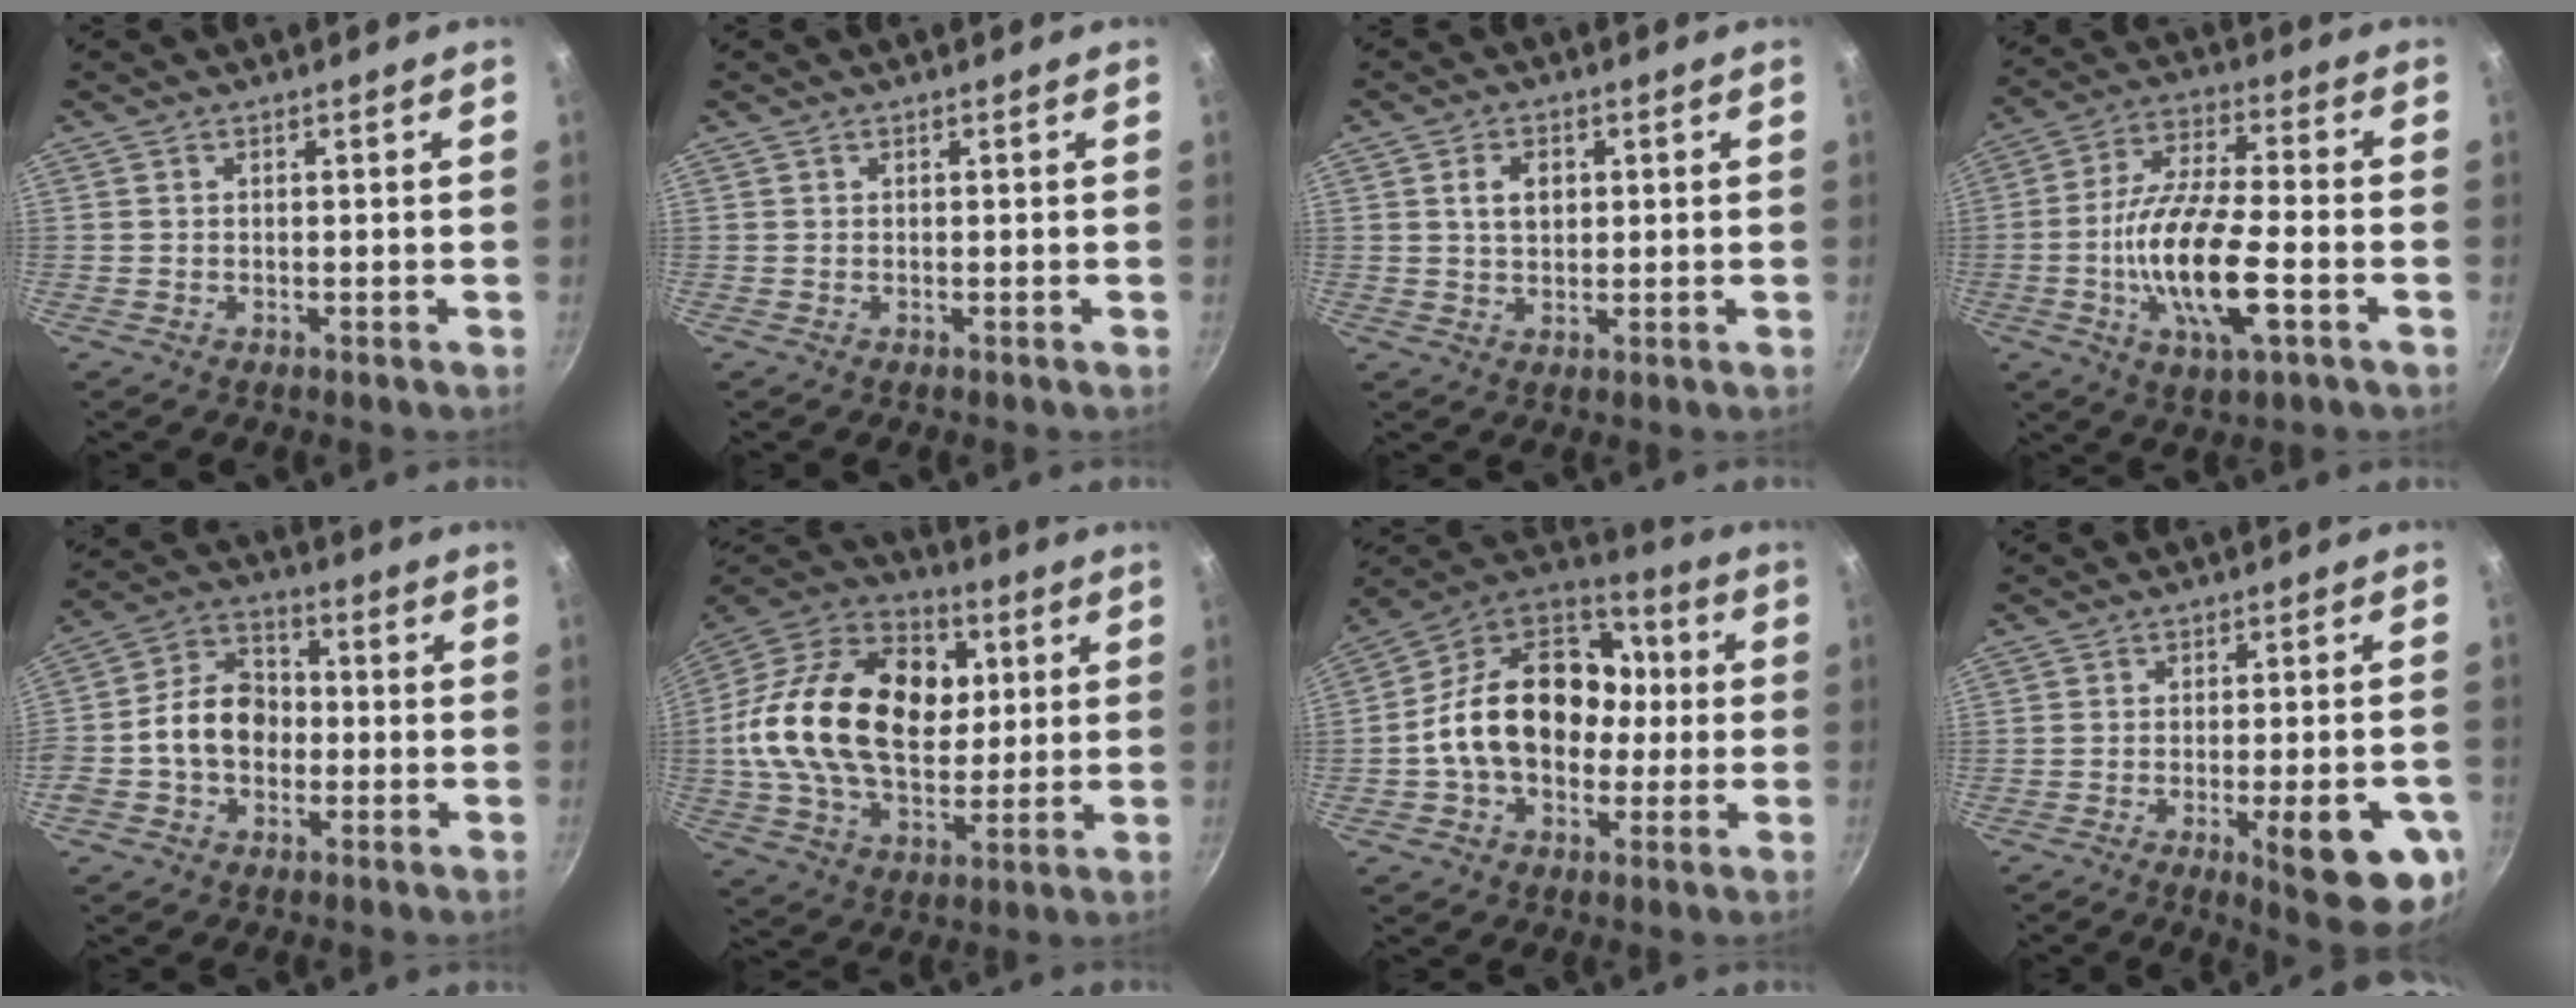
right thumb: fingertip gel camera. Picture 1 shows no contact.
{"total": 0.0}
{"total": 4.5, "force": [1.1, 3.1, 3.1], "torque": [-0.038, -0.001, 0.021]}
{"total": 16.8, "force": [-4.5, 5.6, 15.1], "torque": [-0.285, 0.021, -0.092]}
{"total": 11.3, "force": [-1.6, 8.6, 7.1], "torque": [-0.086, 0.035, -0.044]}
{"total": 28.4, "force": [3.8, 19.0, 20.9], "torque": [-0.349, 0.018, 0.055]}
{"total": 21.7, "force": [-0.6, 16.0, 14.7], "torque": [-0.218, 0.053, -0.020]}
{"total": 14.5, "force": [-5.0, 4.0, 12.9], "torque": [-0.140, 0.007, -0.062]}